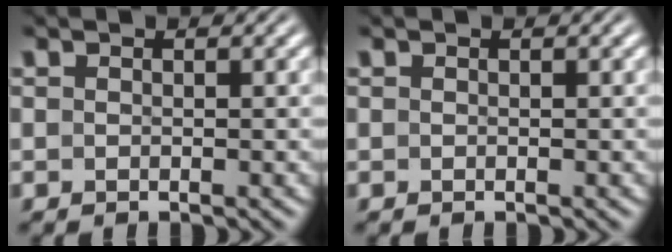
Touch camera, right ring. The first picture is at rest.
{"total": 0.0}